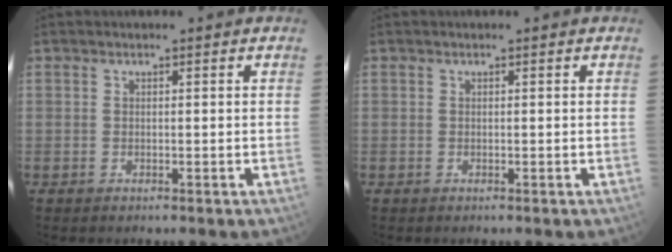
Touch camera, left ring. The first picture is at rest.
{"total": 0.0}